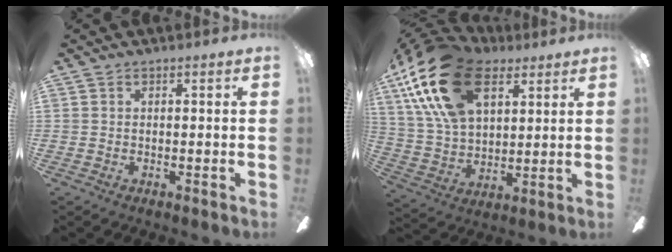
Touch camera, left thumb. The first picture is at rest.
{"total": 23.3, "force": [11.7, 13.1, 15.2], "torque": [-0.318, -0.030, 0.206]}